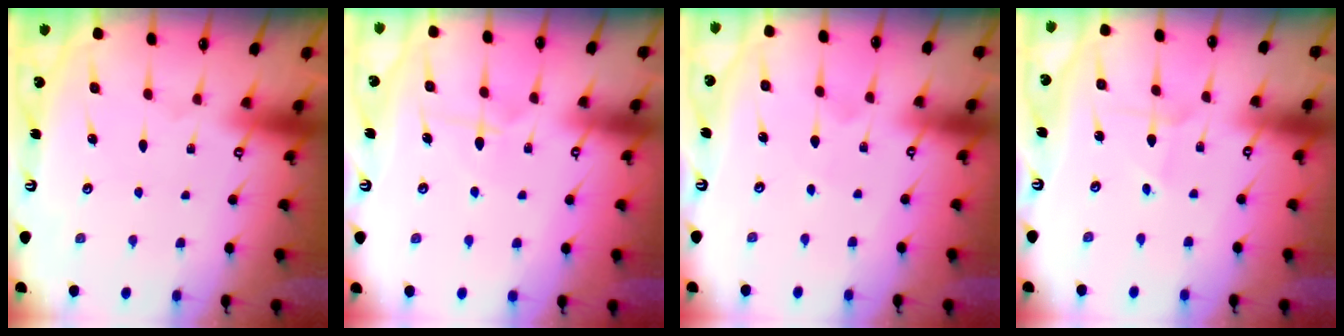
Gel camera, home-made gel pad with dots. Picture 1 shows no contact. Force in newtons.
{"total": 6.9, "press": 6.9, "slide": 0.6}
{"total": 2.9, "press": 2.9, "slide": 0.2}
{"total": 2.0, "press": 2.0, "slide": 0.1}